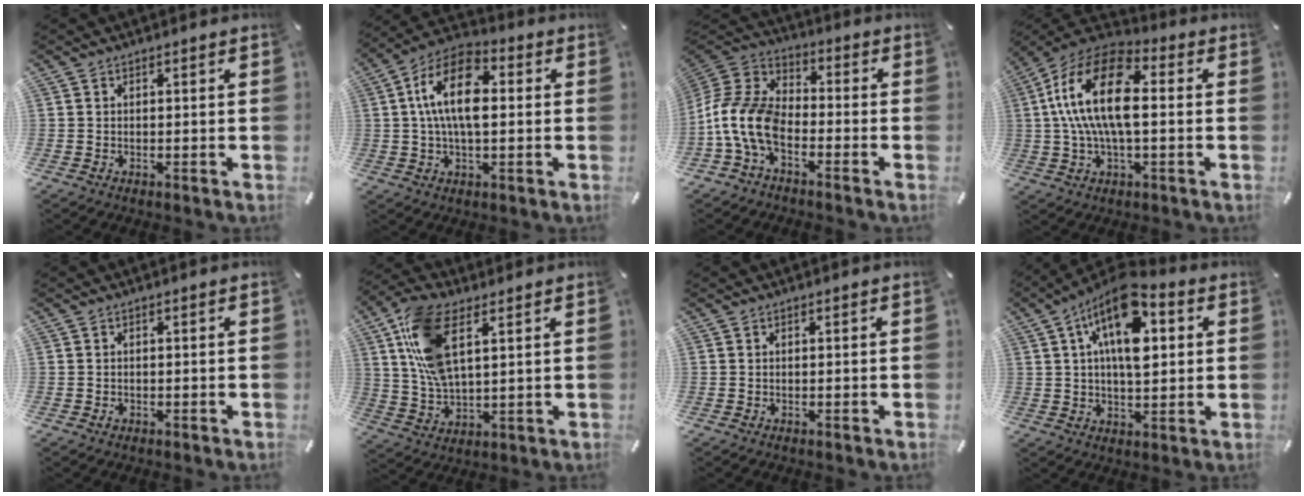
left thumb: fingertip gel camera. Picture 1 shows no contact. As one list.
[{"total": 13.4, "force": [1.4, 7.3, 11.1], "torque": [-0.219, 0.000, 0.021]}, {"total": 12.9, "force": [-5.7, 7.8, 8.5], "torque": [-0.202, 0.015, -0.112]}, {"total": 17.8, "force": [1.8, 8.9, 15.3], "torque": [-0.320, 0.004, 0.029]}, {"total": 0.5, "force": [-0.2, 0.4, 0.3], "torque": [-0.005, 0.000, -0.005]}, {"total": 14.0, "force": [5.7, 7.0, 10.8], "torque": [-0.237, -0.002, 0.106]}, {"total": 0.0}, {"total": 15.3, "force": [5.1, 8.0, 12.0], "torque": [-0.210, -0.017, 0.085]}]